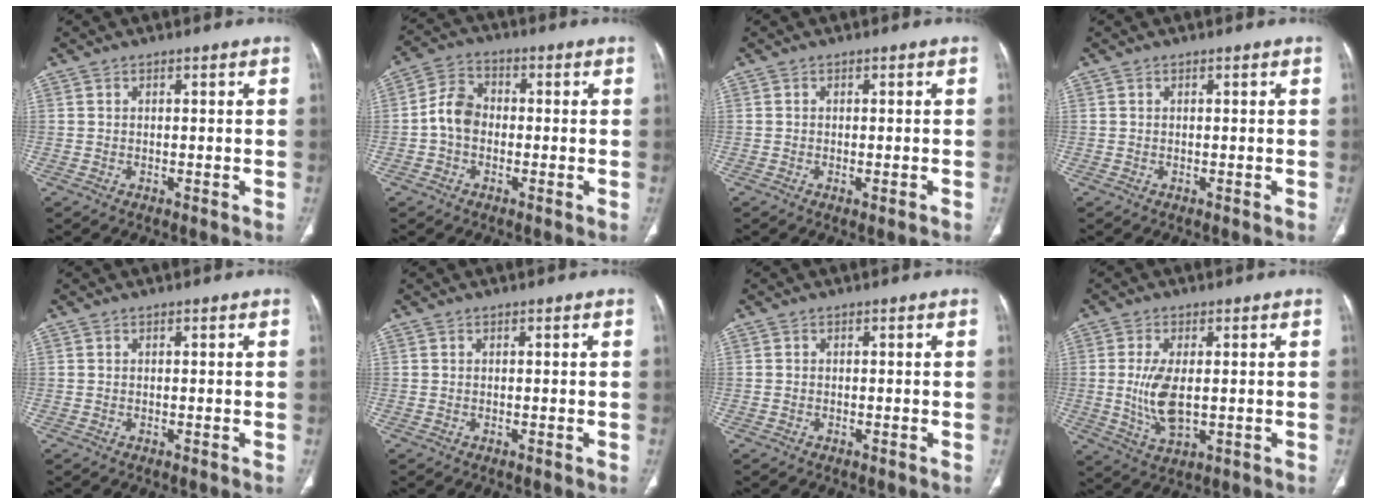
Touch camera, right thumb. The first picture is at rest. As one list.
[{"total": 6.5, "force": [-1.0, 5.0, 4.1], "torque": [-0.065, 0.022, -0.031]}, {"total": 1.2, "force": [-0.5, 0.3, 1.0], "torque": [-0.018, -0.003, -0.005]}, {"total": 0.0}, {"total": 0.0}, {"total": 0.0}, {"total": 0.0}, {"total": 8.1, "force": [-0.1, 3.7, 7.2], "torque": [-0.148, -0.014, 0.009]}]